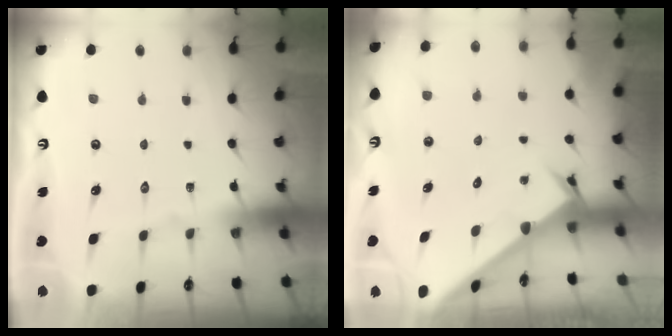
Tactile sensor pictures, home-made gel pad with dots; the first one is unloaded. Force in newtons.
{"total": 2.5, "press": 2.5, "slide": 0.2}